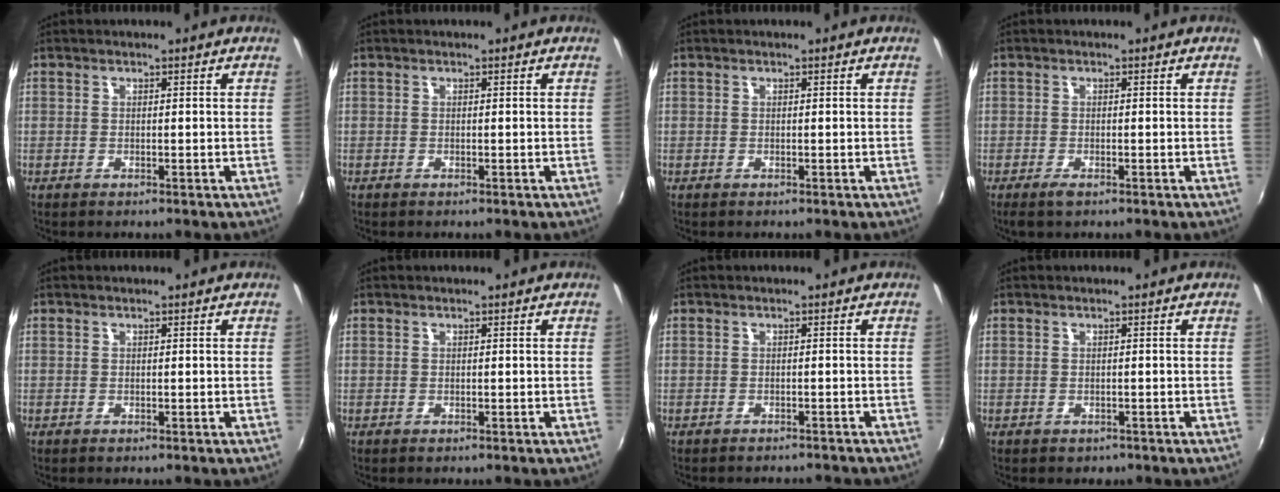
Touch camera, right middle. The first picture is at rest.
{"total": 0.0}
{"total": 0.0}
{"total": 1.7, "force": [-1.1, 0.4, 1.2], "torque": [-0.024, -0.007, -0.021]}
{"total": 0.0}
{"total": 0.0}
{"total": 4.4, "force": [-4.1, 1.1, 1.3], "torque": [-0.030, -0.010, -0.054]}
{"total": 1.0, "force": [-0.5, 0.9, 0.2], "torque": [-0.006, -0.003, -0.005]}